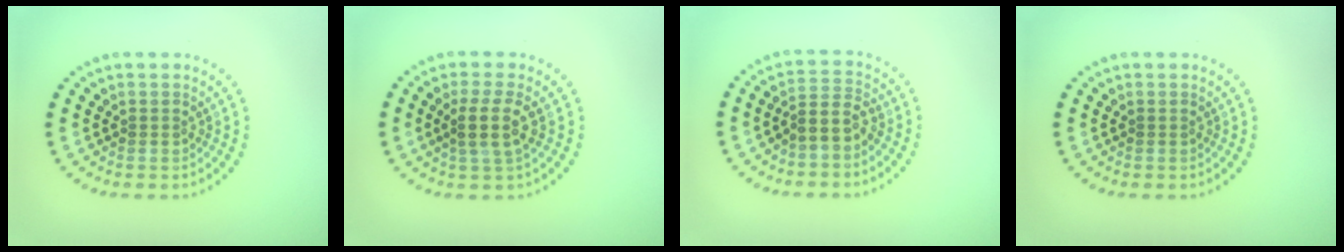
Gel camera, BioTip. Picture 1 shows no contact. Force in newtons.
{"total": 2.8, "press": 2.4, "slide": 1.5}
{"total": 2.5, "press": 1.9, "slide": 1.5}
{"total": 0.0}